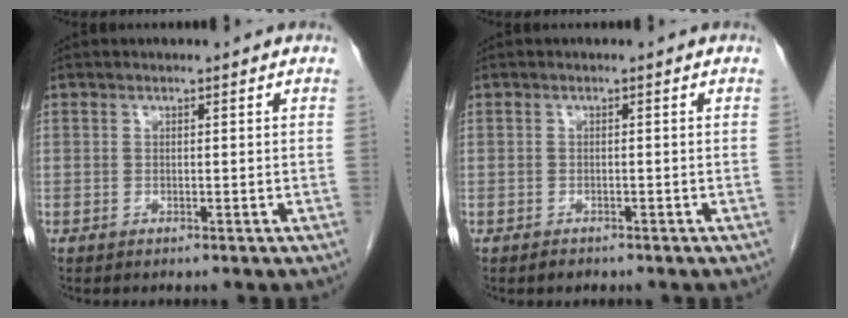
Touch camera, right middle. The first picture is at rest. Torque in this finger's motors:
{"motor_torque": [0.36, -0.22, -0.02, -0.01]}